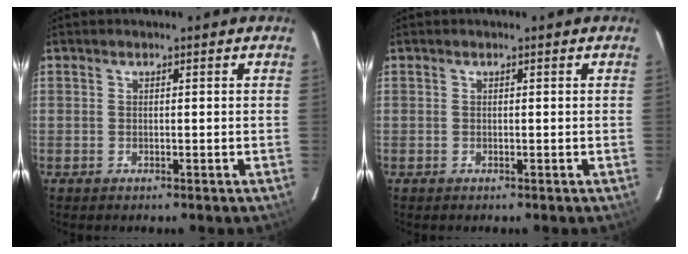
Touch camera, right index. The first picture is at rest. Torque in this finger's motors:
{"motor_torque": [0.00, 0.00, 0.02, 0.00]}